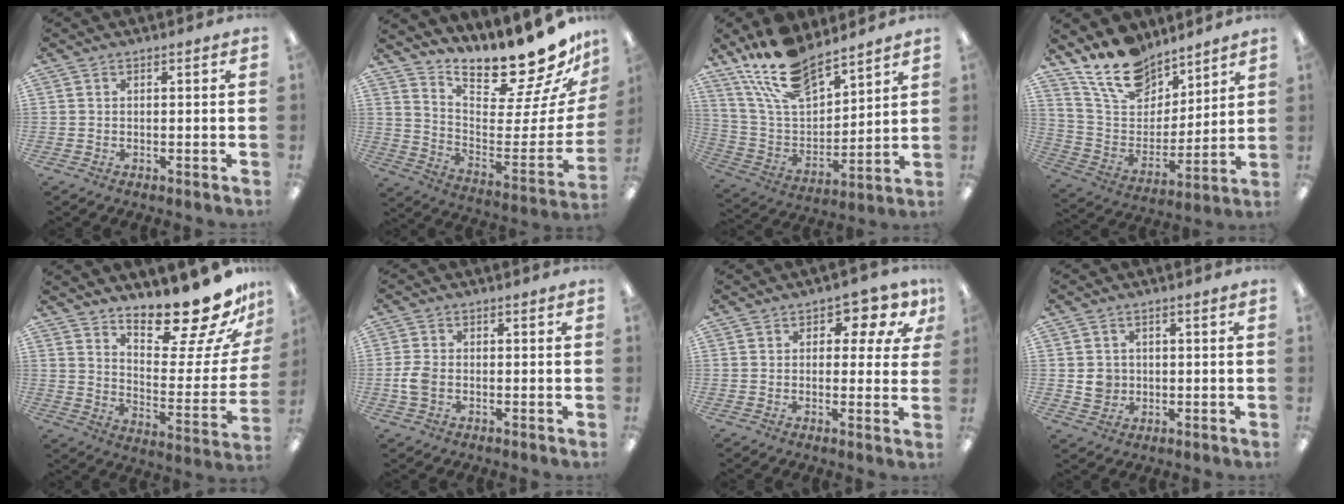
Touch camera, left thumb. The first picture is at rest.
{"total": 18.1, "force": [16.9, 2.9, 5.6], "torque": [-0.062, -0.164, 0.275]}
{"total": 17.3, "force": [14.0, 6.7, 7.6], "torque": [-0.164, -0.080, 0.257]}
{"total": 17.0, "force": [13.5, 8.4, 6.1], "torque": [-0.126, -0.081, 0.251]}
{"total": 19.7, "force": [17.0, 4.5, 8.9], "torque": [-0.108, -0.143, 0.277]}
{"total": 4.4, "force": [-0.9, 2.9, 3.2], "torque": [-0.075, 0.002, -0.019]}
{"total": 6.3, "force": [3.1, 3.7, 4.1], "torque": [-0.050, -0.011, 0.048]}
{"total": 3.9, "force": [0.3, 3.8, 1.1], "torque": [-0.009, 0.001, 0.003]}